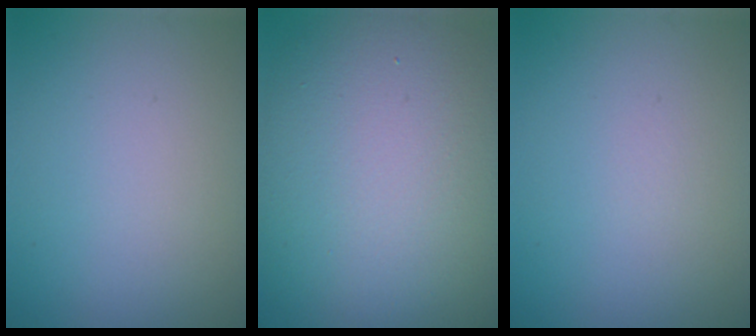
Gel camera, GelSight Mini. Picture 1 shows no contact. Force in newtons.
{"total": 15.6, "press": 15.6, "slide": 1.1}
{"total": 0.0}